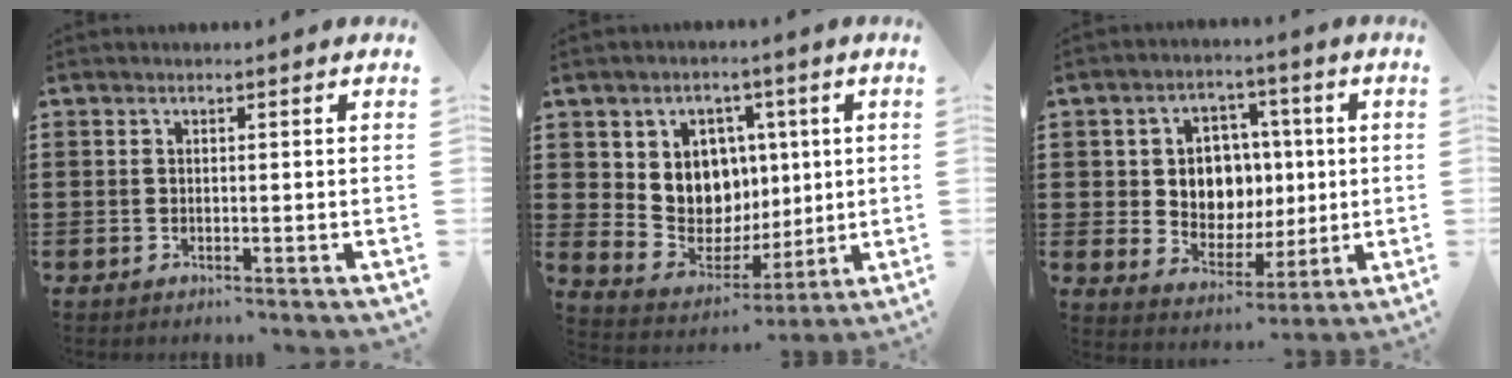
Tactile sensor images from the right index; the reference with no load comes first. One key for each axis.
{"total": 8.7, "fx": 2.3, "fy": 7.9, "fz": 2.7, "tx": -0.073, "ty": -0.016, "tz": 0.047}
{"total": 7.5, "fx": 1.1, "fy": 6.5, "fz": 3.5, "tx": -0.081, "ty": 0.014, "tz": 0.019}